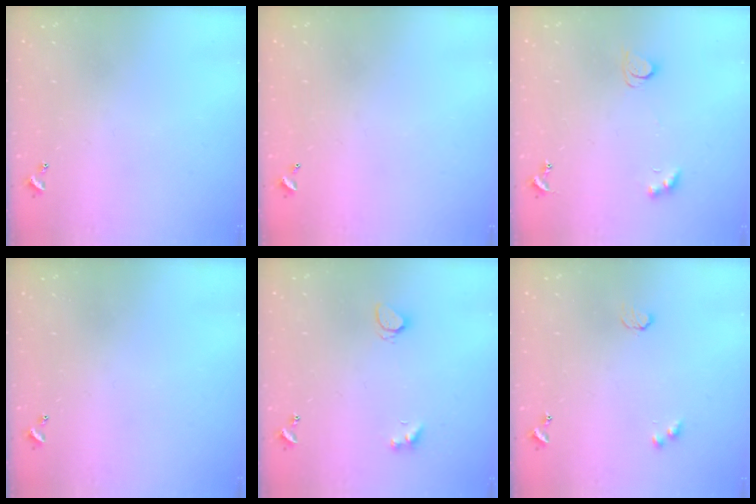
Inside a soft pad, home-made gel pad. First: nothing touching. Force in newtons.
{"total": 2.9, "press": 2.9, "slide": 0.1}
{"total": 3.1, "press": 2.9, "slide": 1.1}
{"total": 0.0}
{"total": 2.1, "press": 2.0, "slide": 0.6}
{"total": 2.9, "press": 2.9, "slide": 0.5}